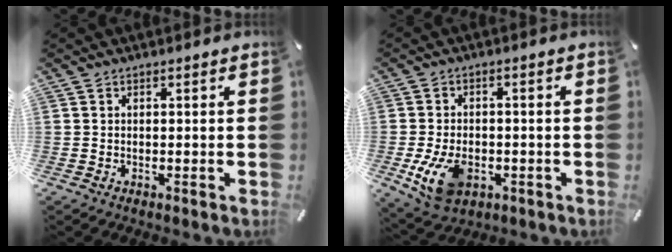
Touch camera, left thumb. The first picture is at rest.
{"total": 10.1, "force": [-3.1, 6.7, 6.9], "torque": [-0.135, -0.002, -0.055]}